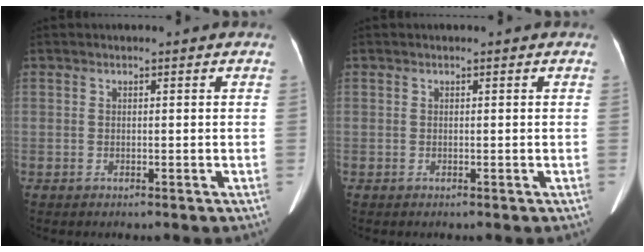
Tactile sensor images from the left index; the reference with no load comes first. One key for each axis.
{"total": 0.0}